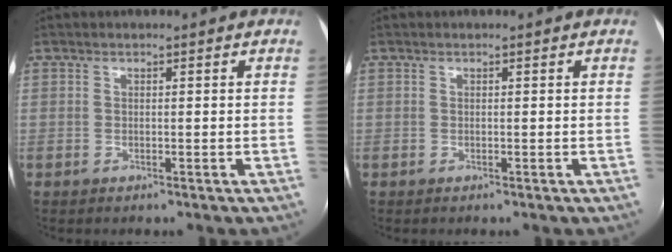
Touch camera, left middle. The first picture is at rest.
{"total": 0.0}